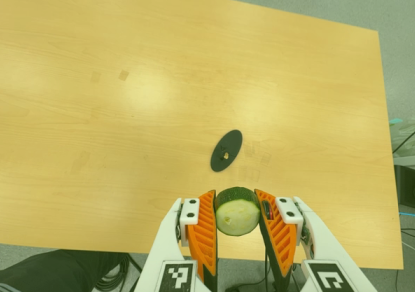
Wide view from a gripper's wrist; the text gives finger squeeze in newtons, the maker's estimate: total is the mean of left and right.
{"total": 12.1, "left": 11.6, "right": 12.6}